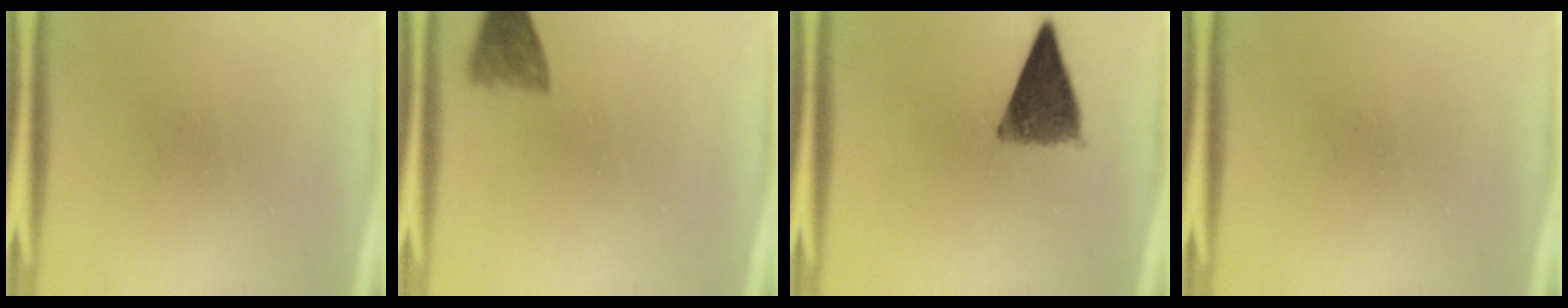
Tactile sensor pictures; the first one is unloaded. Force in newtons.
{"total": 3.8}
{"total": 9.1}
{"total": 0.0}